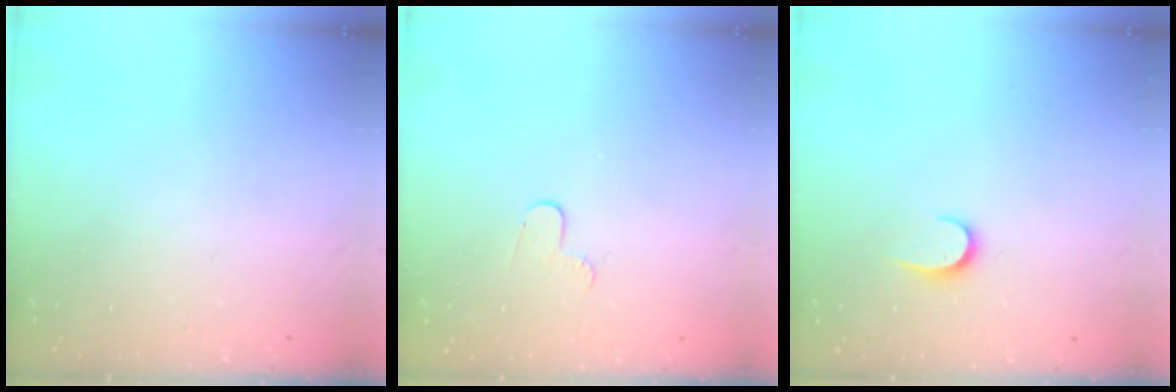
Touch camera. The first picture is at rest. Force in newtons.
{"total": 3.5, "press": 3.5, "slide": 0.4}
{"total": 5.0, "press": 5.0, "slide": 0.5}